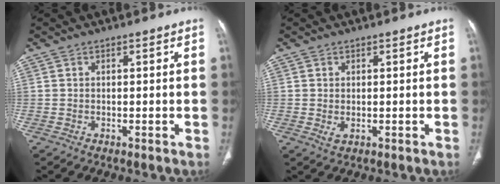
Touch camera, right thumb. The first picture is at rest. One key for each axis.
{"total": 1.6, "fx": -0.1, "fy": 1.0, "fz": 1.3, "tx": -0.027, "ty": -0.004, "tz": 0.002}